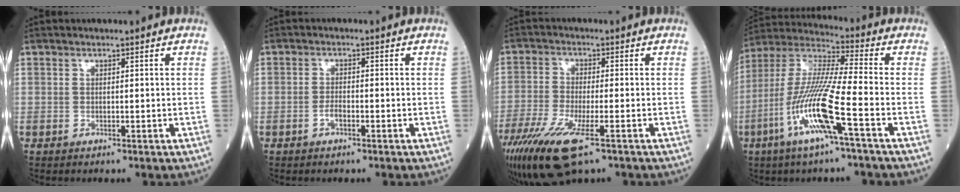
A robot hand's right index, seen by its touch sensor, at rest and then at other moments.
{"total": 1.7, "force": [-0.8, 0.5, 1.4], "torque": [-0.025, 0.002, -0.016]}
{"total": 13.9, "force": [-8.3, 3.3, 10.6], "torque": [-0.225, -0.042, -0.147]}
{"total": 14.4, "force": [-5.6, -0.1, 13.3], "torque": [-0.282, -0.008, -0.116]}